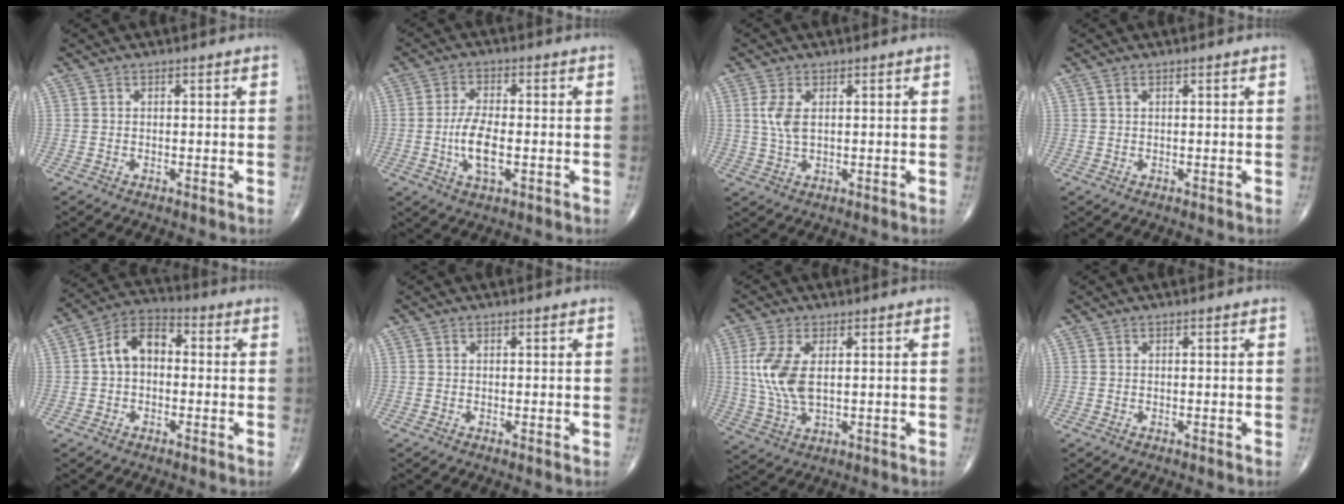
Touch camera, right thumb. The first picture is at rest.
{"total": 7.4, "force": [-1.4, 3.0, 6.6], "torque": [-0.135, 0.001, -0.025]}
{"total": 4.4, "force": [1.0, 2.1, 3.7], "torque": [-0.084, -0.001, 0.024]}
{"total": 0.6, "force": [0.3, 0.2, 0.4], "torque": [-0.011, 0.007, 0.008]}
{"total": 8.5, "force": [0.1, 5.8, 6.2], "torque": [-0.093, 0.032, -0.012]}
{"total": 0.0}
{"total": 9.5, "force": [1.4, 4.7, 8.1], "torque": [-0.185, -0.005, 0.034]}
{"total": 0.0}